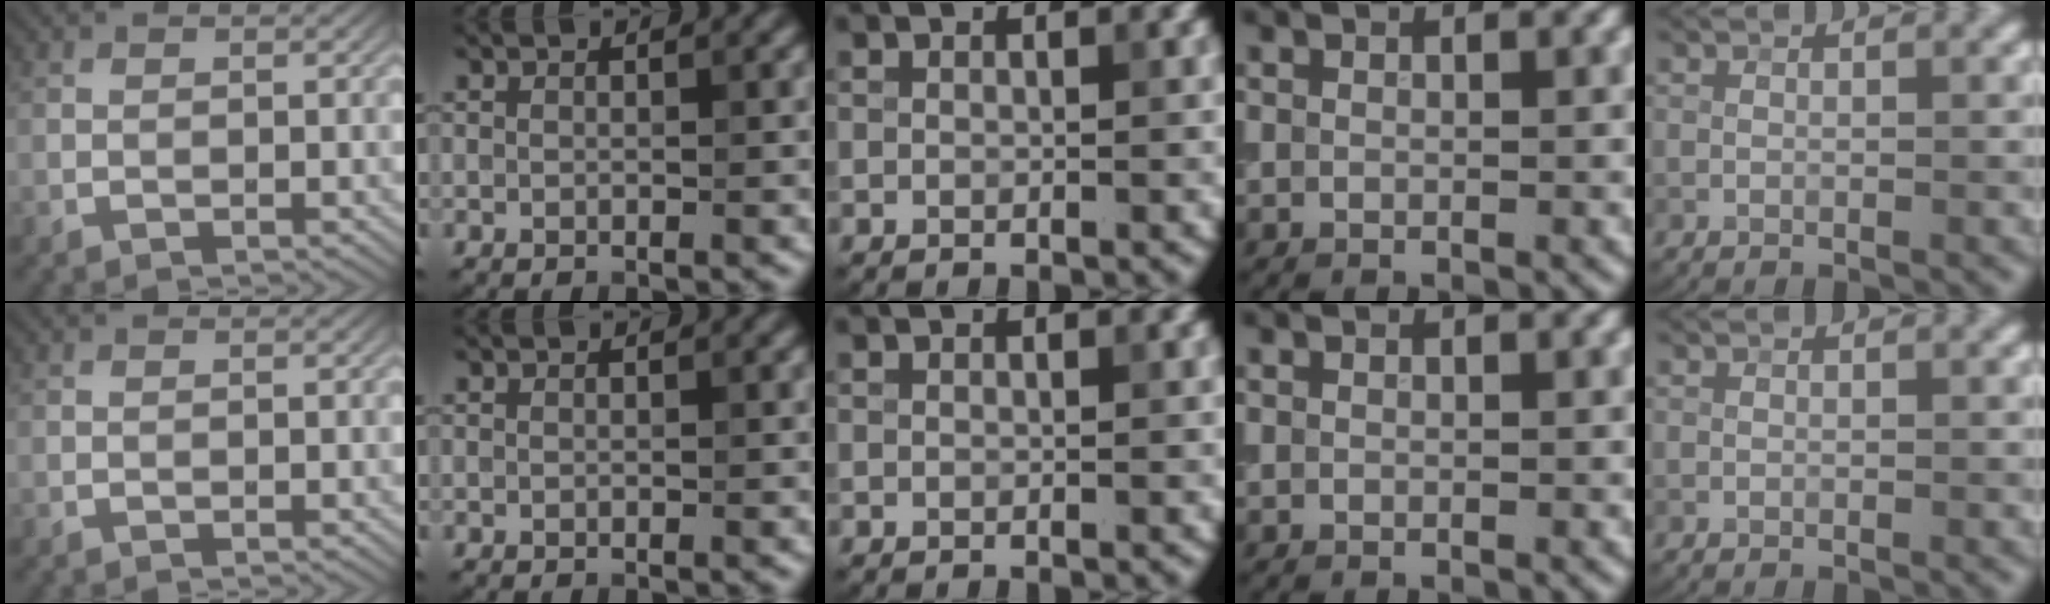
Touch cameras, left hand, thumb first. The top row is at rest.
{}